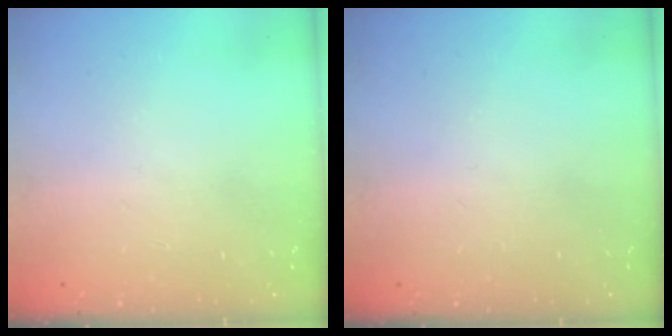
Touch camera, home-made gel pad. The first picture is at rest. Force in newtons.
{"total": 0.0}